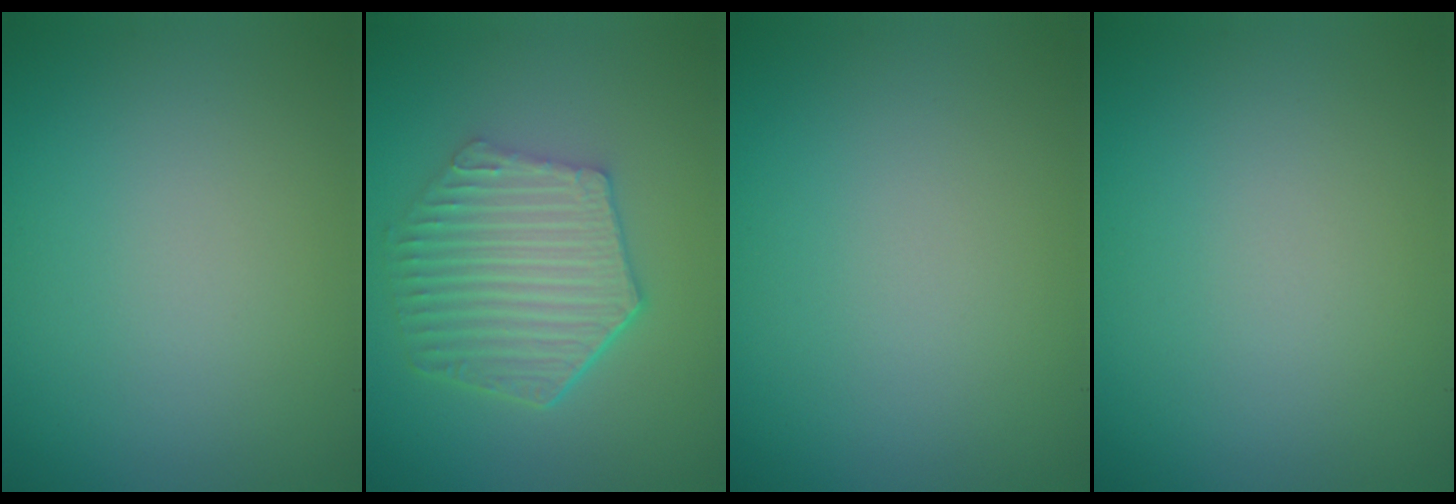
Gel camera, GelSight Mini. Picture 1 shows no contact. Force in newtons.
{"total": 6.1, "press": 4.7, "slide": 4.0}
{"total": 0.0}
{"total": 0.0}